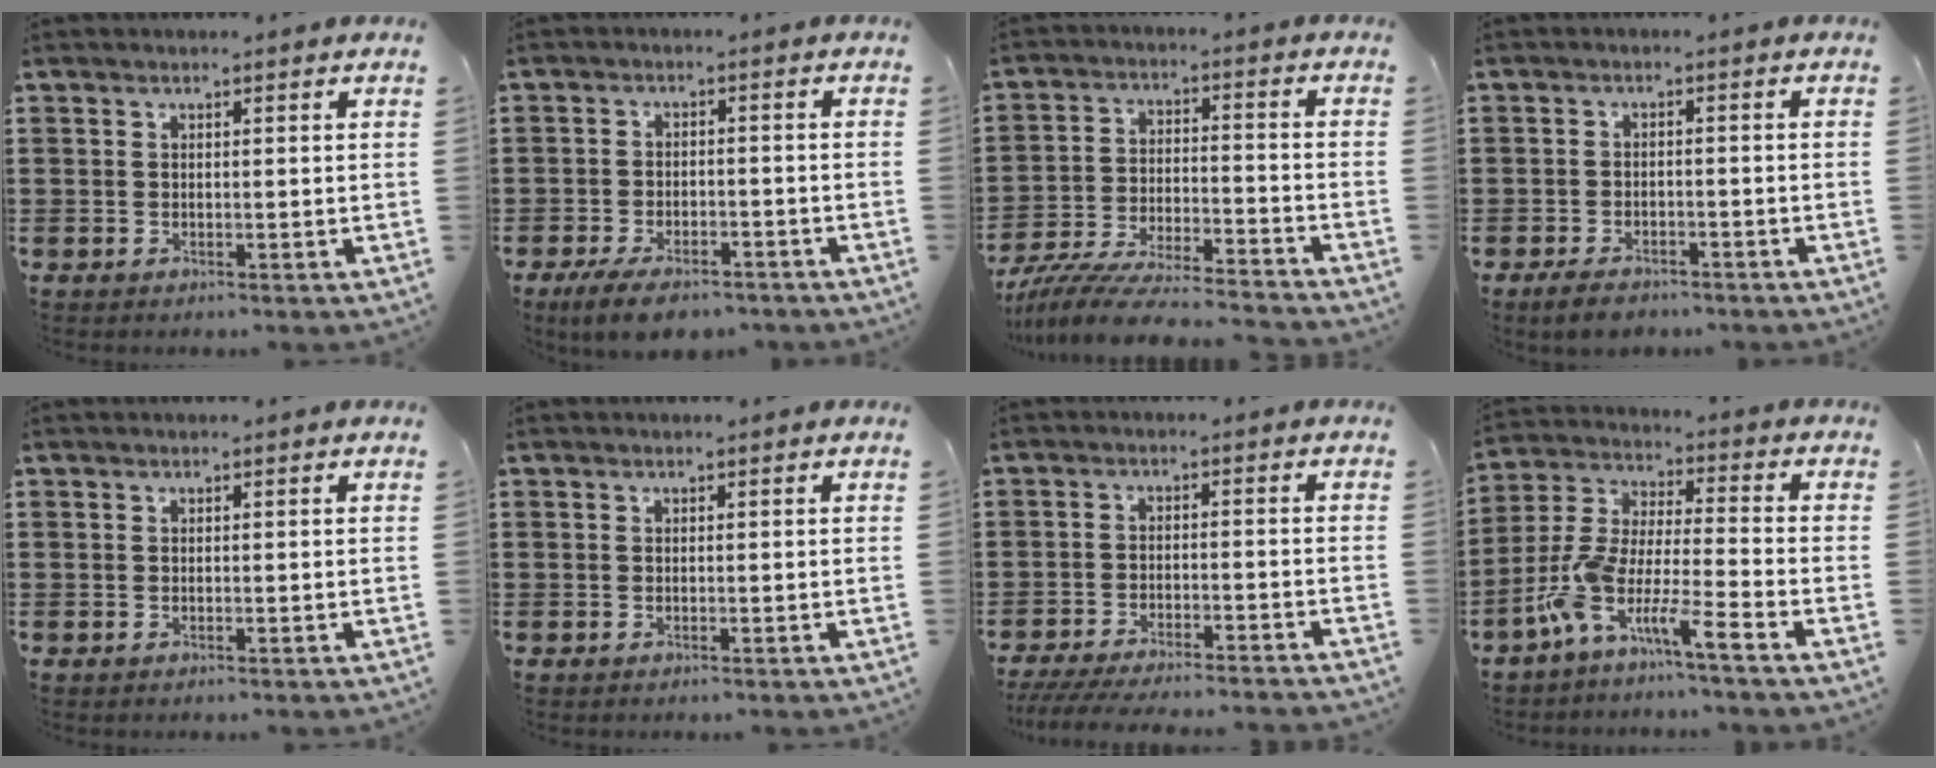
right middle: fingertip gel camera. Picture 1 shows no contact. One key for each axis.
{"total": 4.9, "fx": -4.2, "fy": 1.5, "fz": 2.1, "tx": -0.045, "ty": 0.003, "tz": -0.083}
{"total": 8.6, "fx": -8.2, "fy": 0.4, "fz": 2.7, "tx": -0.054, "ty": 0.006, "tz": -0.161}
{"total": 2.9, "fx": -2.6, "fy": 1.0, "fz": 0.7, "tx": -0.016, "ty": 0.008, "tz": -0.054}
{"total": 0.0}
{"total": 0.0}
{"total": 4.6, "fx": -4.4, "fy": -0.1, "fz": 1.3, "tx": -0.034, "ty": -0.011, "tz": -0.090}
{"total": 9.1, "fx": -7.5, "fy": -0.1, "fz": 5.1, "tx": -0.140, "ty": -0.022, "tz": -0.161}